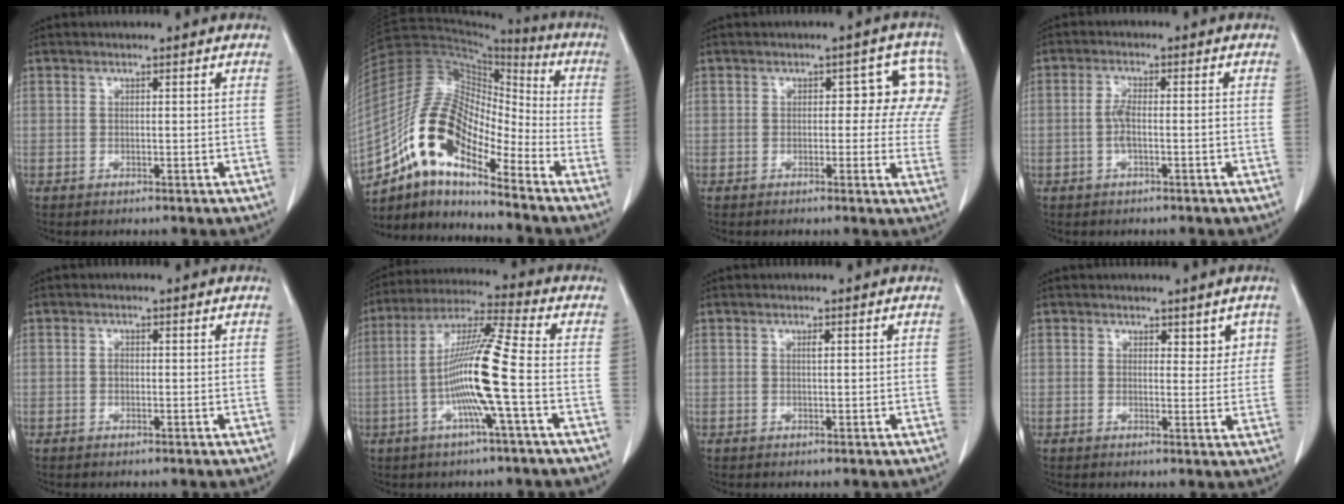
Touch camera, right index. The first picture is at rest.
{"total": 14.0, "force": [-8.8, 4.9, 9.6], "torque": [-0.190, 0.045, -0.161]}
{"total": 7.4, "force": [1.8, 4.0, 6.0], "torque": [-0.040, 0.031, 0.013]}
{"total": 3.3, "force": [-0.8, 0.8, 3.1], "torque": [-0.067, 0.006, -0.014]}
{"total": 0.7, "force": [-0.1, 0.5, 0.5], "torque": [-0.010, 0.002, -0.003]}
{"total": 12.7, "force": [-2.6, -0.9, 12.4], "torque": [-0.237, 0.003, -0.059]}
{"total": 0.5, "force": [0.2, 0.1, 0.5], "torque": [-0.009, -0.001, 0.003]}
{"total": 3.3, "force": [1.9, 1.6, 2.1], "torque": [-0.013, -0.003, 0.022]}